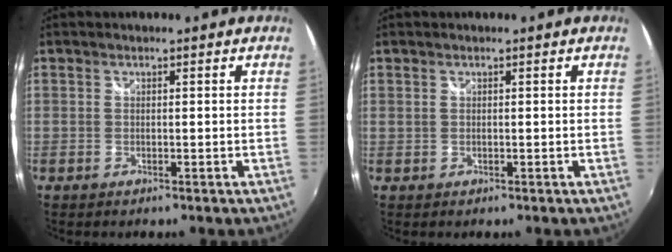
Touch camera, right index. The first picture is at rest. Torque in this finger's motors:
{"motor_torque": [0.12, 0.10, -0.02, 0.00]}